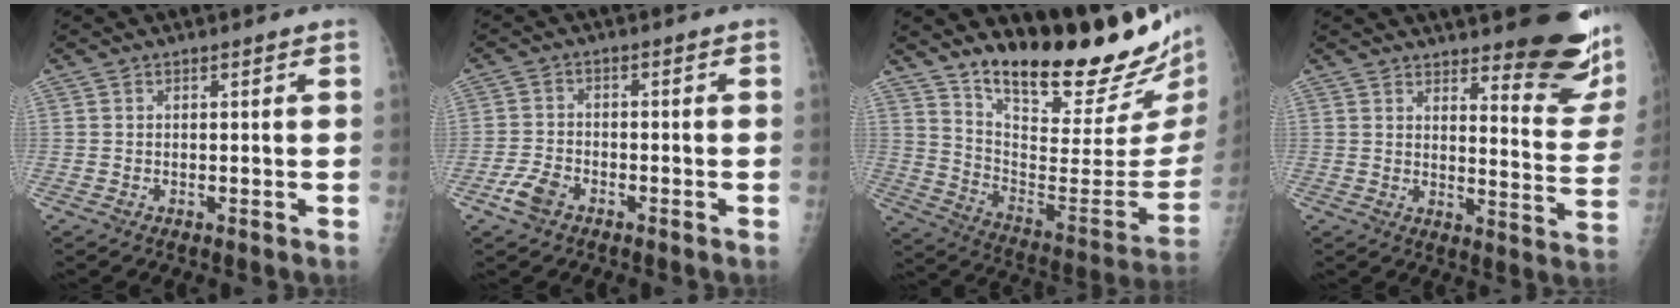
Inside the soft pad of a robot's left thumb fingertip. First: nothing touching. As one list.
[{"total": 4.5, "force": [-2.8, 2.5, 2.4], "torque": [-0.053, 0.011, -0.053]}, {"total": 25.9, "force": [21.2, 4.8, 14.0], "torque": [-0.189, -0.160, 0.315]}, {"total": 17.2, "force": [12.7, 4.5, 10.6], "torque": [-0.095, -0.106, 0.152]}]